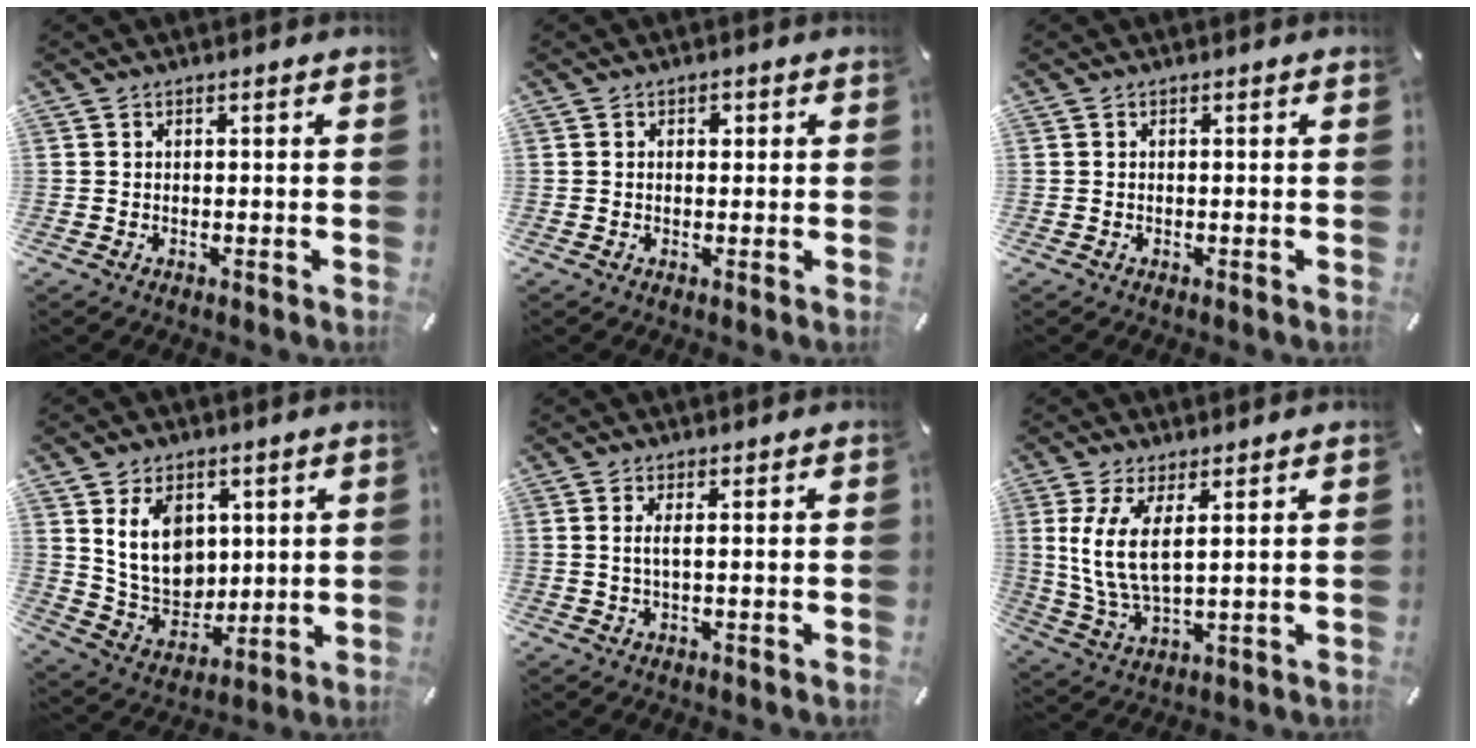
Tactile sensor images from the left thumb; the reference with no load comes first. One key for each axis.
{"total": 1.4, "fx": 0.3, "fy": 1.2, "fz": 0.6, "tx": -0.007, "ty": 0.004, "tz": 0.002}
{"total": 0.0}
{"total": 12.6, "fx": 4.2, "fy": 10.0, "fz": 6.2, "tx": -0.125, "ty": -0.017, "tz": 0.082}
{"total": 2.4, "fx": 0.4, "fy": 0.4, "fz": 2.3, "tx": -0.047, "ty": -0.001, "tz": 0.006}
{"total": 9.2, "fx": 3.1, "fy": 3.8, "fz": 7.8, "tx": -0.189, "ty": -0.011, "tz": 0.055}